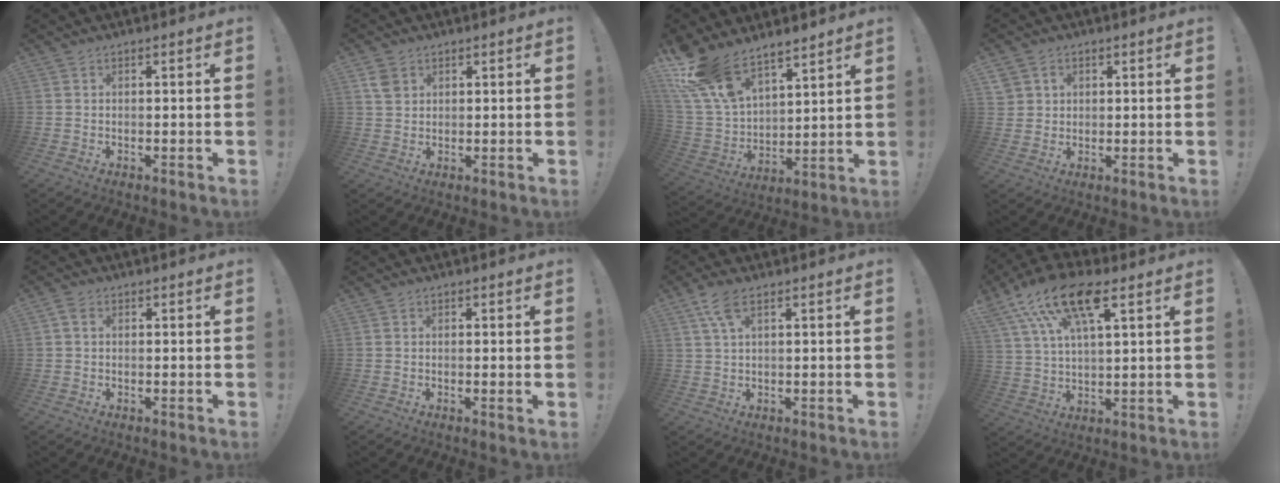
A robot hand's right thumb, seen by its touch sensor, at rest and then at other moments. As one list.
[{"total": 3.7, "force": [2.0, 2.7, 1.6], "torque": [-0.021, -0.004, 0.038]}, {"total": 15.4, "force": [12.2, 6.9, 6.4], "torque": [-0.136, -0.086, 0.235]}, {"total": 3.9, "force": [1.5, 3.5, 0.7], "torque": [-0.011, -0.002, 0.030]}, {"total": 1.9, "force": [0.6, 1.4, 1.2], "torque": [-0.031, 0.008, 0.013]}, {"total": 0.9, "force": [0.3, 0.0, 0.9], "torque": [-0.011, -0.003, 0.005]}, {"total": 5.5, "force": [2.9, 1.8, 4.3], "torque": [-0.083, -0.003, 0.052]}, {"total": 15.9, "force": [9.0, 6.5, 11.4], "torque": [-0.201, -0.029, 0.157]}]